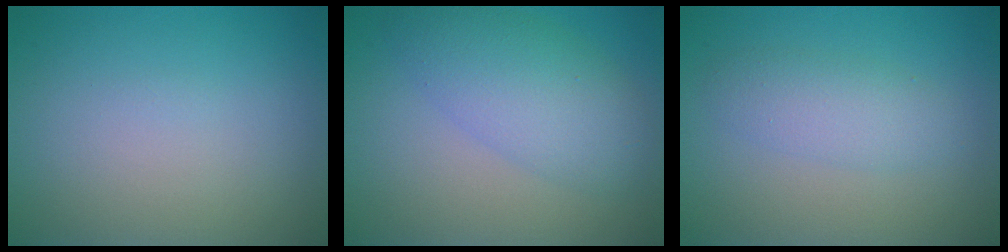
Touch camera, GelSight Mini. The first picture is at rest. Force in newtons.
{"total": 5.3, "press": 5.3, "slide": 0.1}
{"total": 2.7, "press": 2.7, "slide": 0.1}